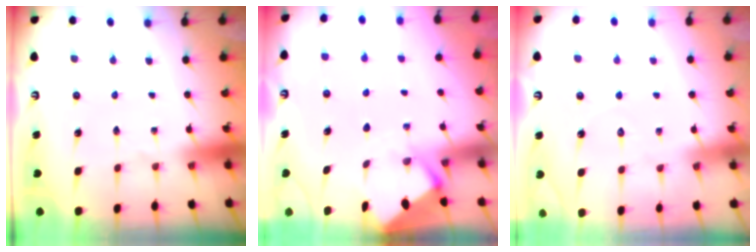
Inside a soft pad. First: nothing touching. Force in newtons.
{"total": 2.8, "press": 2.7, "slide": 0.4}
{"total": 5.0, "press": 4.9, "slide": 0.6}